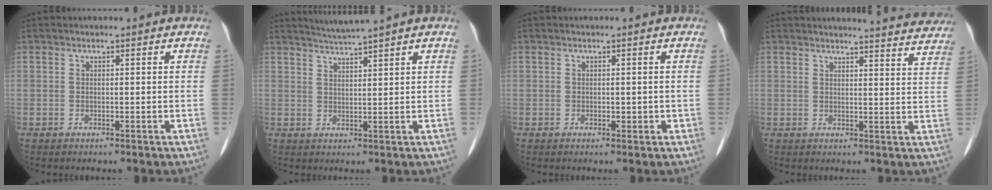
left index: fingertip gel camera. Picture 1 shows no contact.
{"total": 3.8, "force": [3.3, -1.4, 1.1], "torque": [-0.022, 0.001, 0.066]}
{"total": 0.9, "force": [-0.2, 0.6, 0.7], "torque": [-0.007, 0.001, -0.002]}
{"total": 13.2, "force": [13.0, 0.6, 2.6], "torque": [-0.012, -0.045, 0.128]}